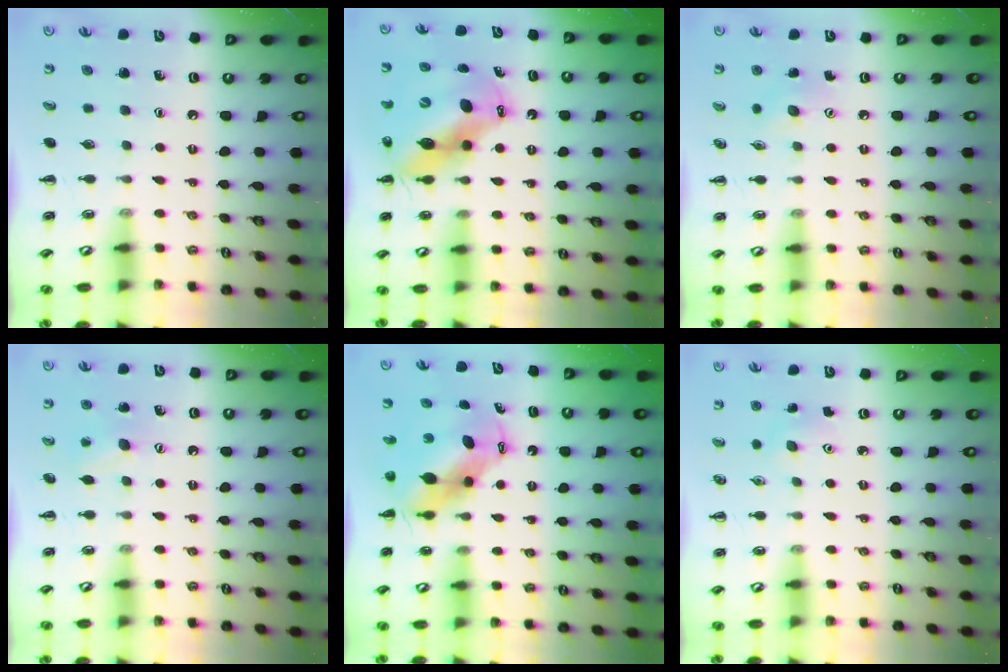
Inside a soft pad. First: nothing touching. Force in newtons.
{"total": 13.8, "press": 13.2, "slide": 4.0}
{"total": 6.2, "press": 6.0, "slide": 1.4}
{"total": 7.6, "press": 7.4, "slide": 1.5}
{"total": 8.2, "press": 7.8, "slide": 2.2}
{"total": 3.9, "press": 3.7, "slide": 1.1}